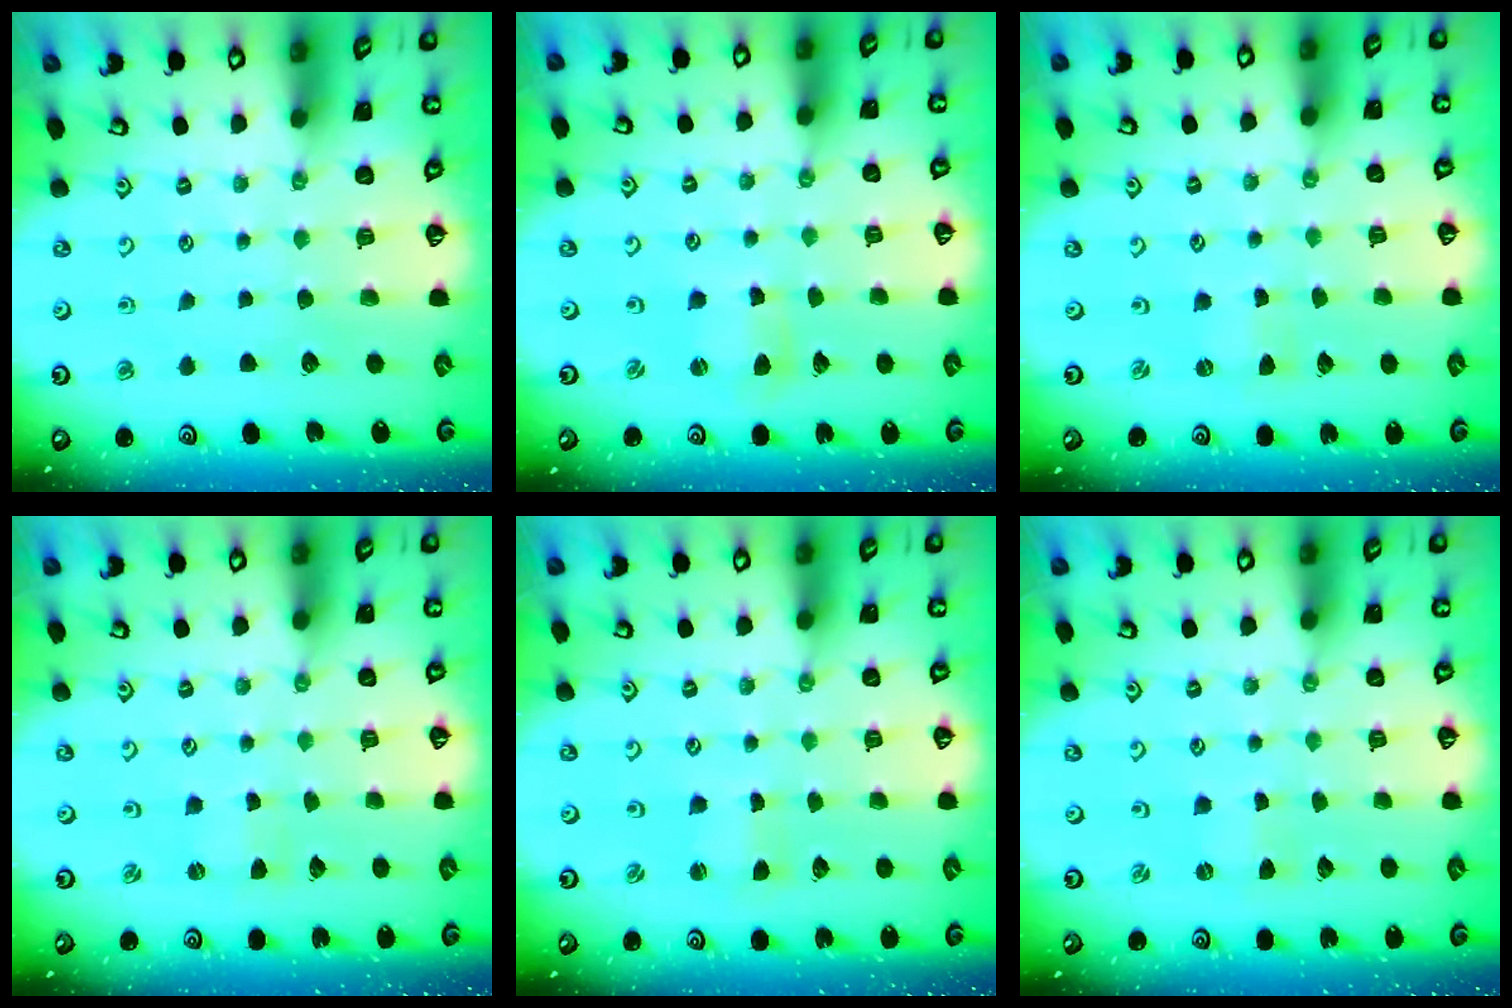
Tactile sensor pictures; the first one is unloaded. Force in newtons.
{"total": 2.4, "press": 2.4, "slide": 0.2}
{"total": 0.0}
{"total": 0.7, "press": 0.7, "slide": 0.0}
{"total": 0.6, "press": 0.5, "slide": 0.2}
{"total": 0.0}